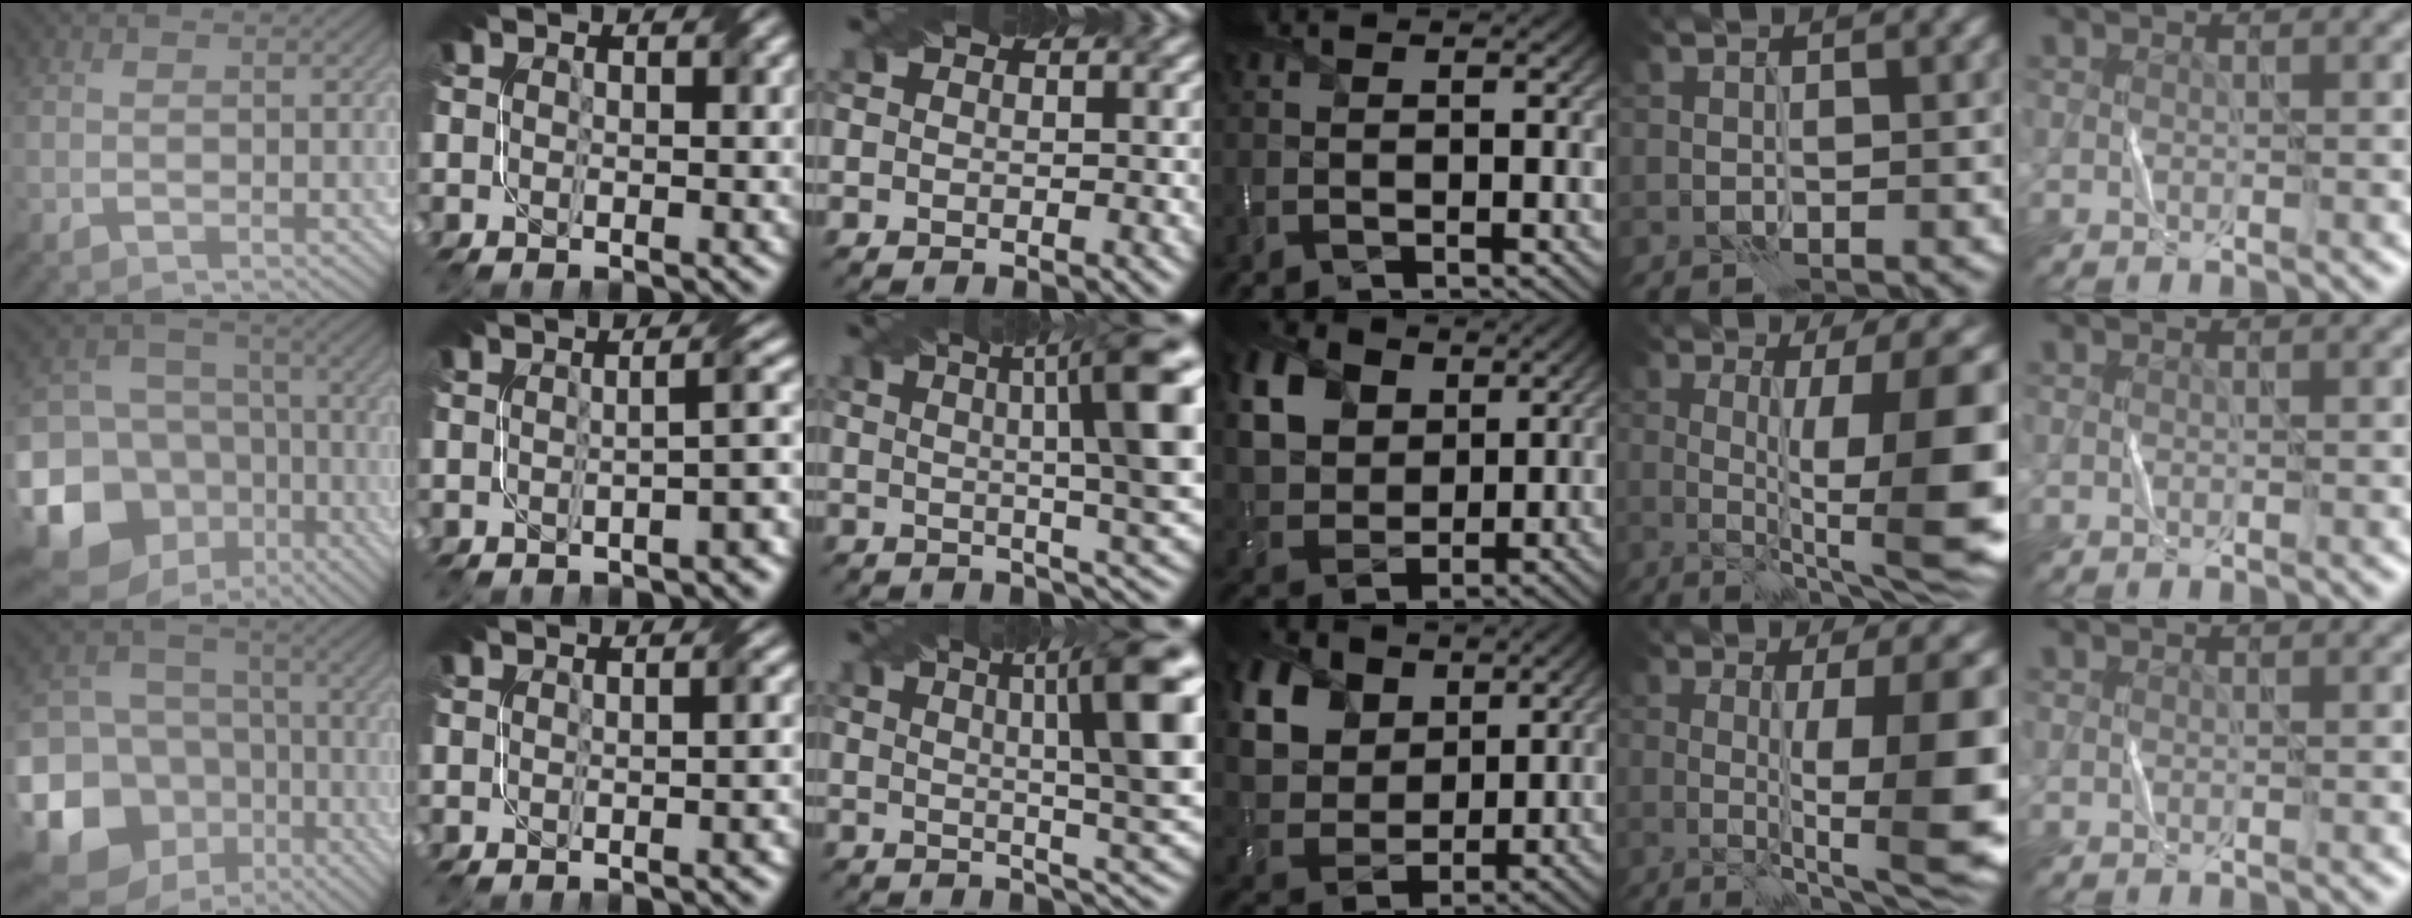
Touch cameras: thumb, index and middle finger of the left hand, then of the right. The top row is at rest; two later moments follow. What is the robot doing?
{"motion": "fold", "object": "bubble wrap"}